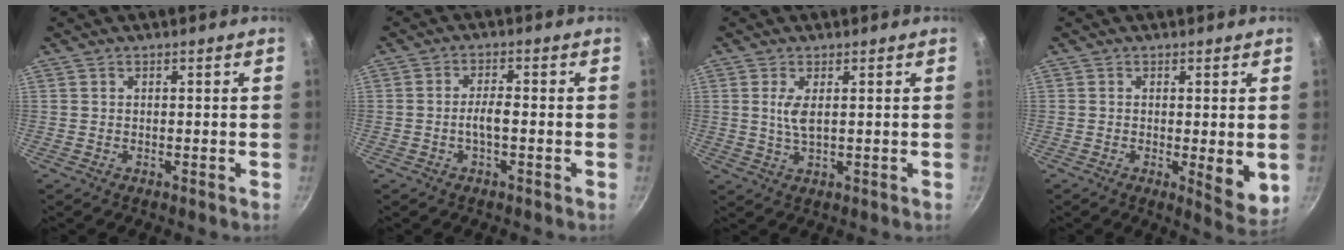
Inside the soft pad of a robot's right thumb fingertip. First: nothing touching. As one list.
[{"total": 3.3, "force": [-0.9, 1.0, 3.0], "torque": [-0.055, 0.016, -0.019]}, {"total": 3.6, "force": [0.8, 1.3, 3.2], "torque": [-0.066, -0.008, 0.017]}, {"total": 6.3, "force": [-0.4, 2.1, 6.0], "torque": [-0.074, -0.018, -0.004]}]